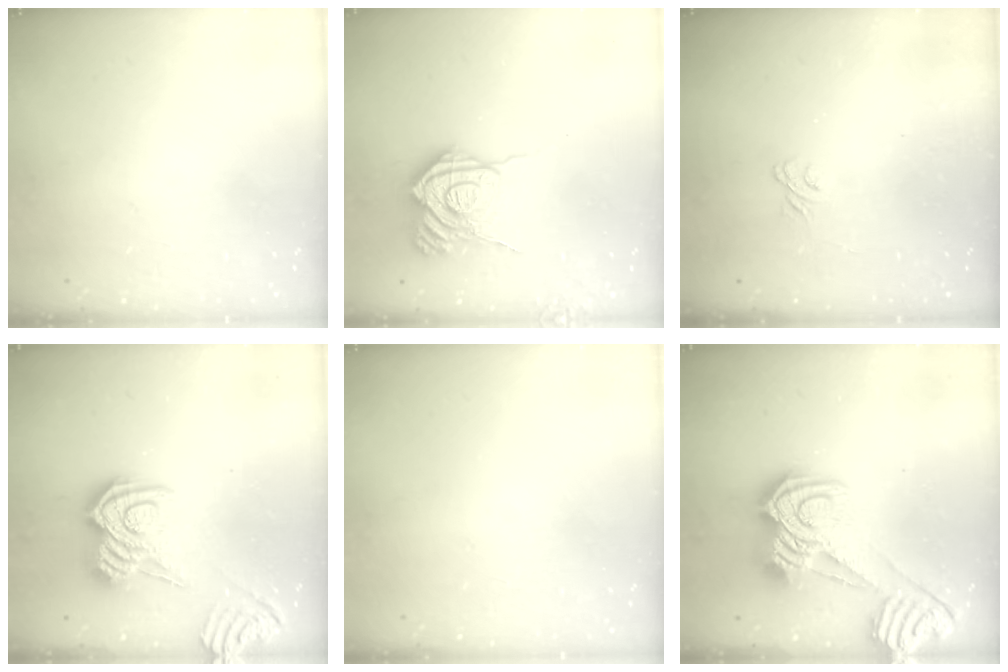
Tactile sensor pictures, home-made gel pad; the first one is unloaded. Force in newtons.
{"total": 14.1, "press": 14.0, "slide": 1.3}
{"total": 1.8, "press": 1.4, "slide": 1.1}
{"total": 12.3, "press": 12.3, "slide": 0.6}
{"total": 0.0}
{"total": 16.2, "press": 16.2, "slide": 1.3}